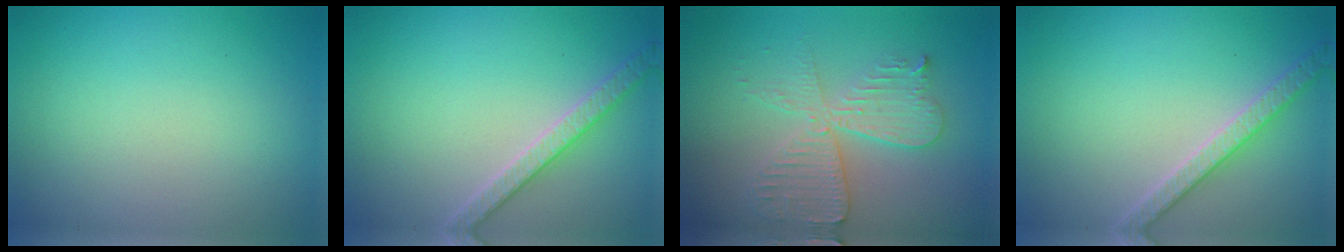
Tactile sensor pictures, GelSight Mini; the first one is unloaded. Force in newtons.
{"total": 2.7, "press": 2.7, "slide": 0.1}
{"total": 5.3, "press": 5.2, "slide": 0.7}
{"total": 2.7, "press": 2.7, "slide": 0.1}